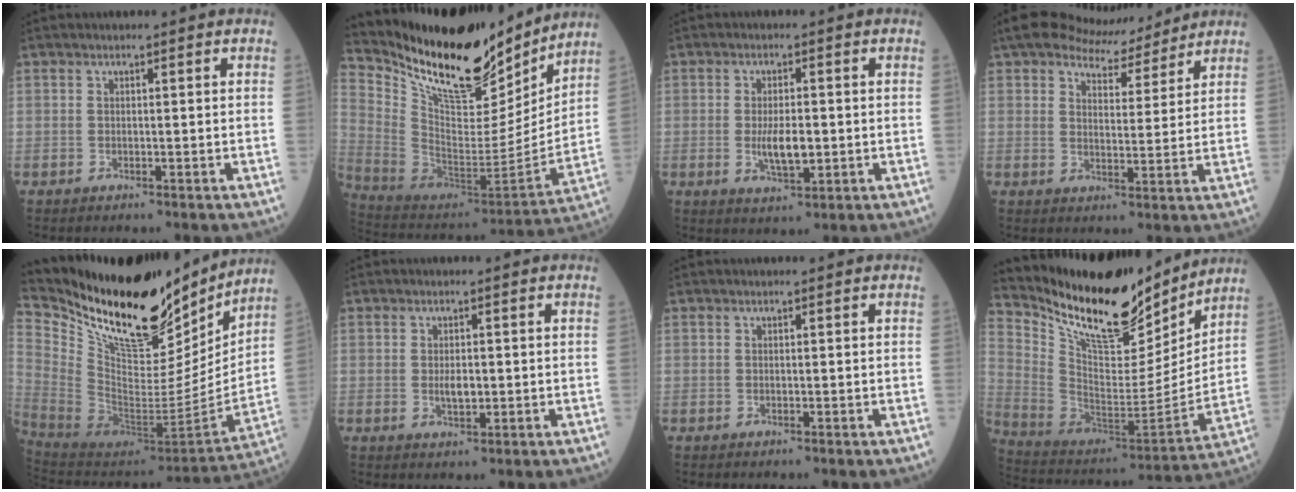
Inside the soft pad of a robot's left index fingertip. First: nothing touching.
{"total": 21.8, "force": [18.8, 6.1, 9.3], "torque": [-0.178, -0.038, 0.319]}
{"total": 4.7, "force": [-0.5, 1.8, 4.3], "torque": [-0.083, -0.005, -0.005]}
{"total": 9.3, "force": [8.1, 3.2, 3.1], "torque": [-0.053, 0.015, 0.122]}
{"total": 25.7, "force": [21.8, 7.4, 11.4], "torque": [-0.211, -0.039, 0.359]}
{"total": 2.3, "force": [-0.1, 1.1, 2.1], "torque": [-0.041, -0.001, 0.001]}
{"total": 0.0}
{"total": 20.2, "force": [17.4, 5.5, 8.5], "torque": [-0.163, -0.036, 0.298]}